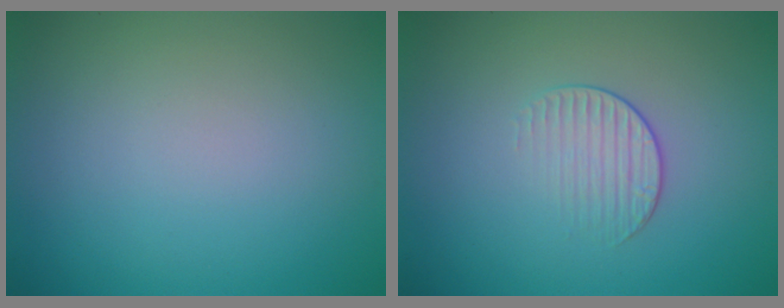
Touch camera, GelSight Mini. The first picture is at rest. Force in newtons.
{"total": 1.7, "press": 1.0, "slide": 1.4}